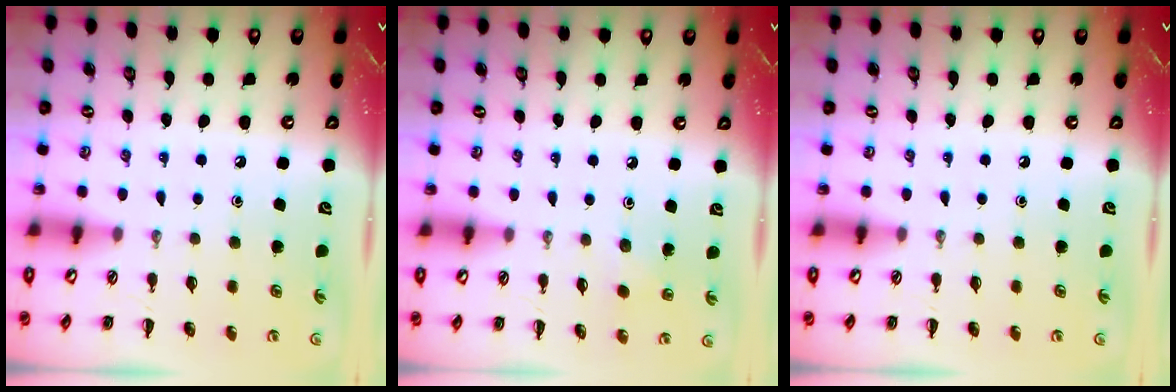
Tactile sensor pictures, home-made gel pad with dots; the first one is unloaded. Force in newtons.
{"total": 2.6, "press": 2.5, "slide": 0.9}
{"total": 0.0}